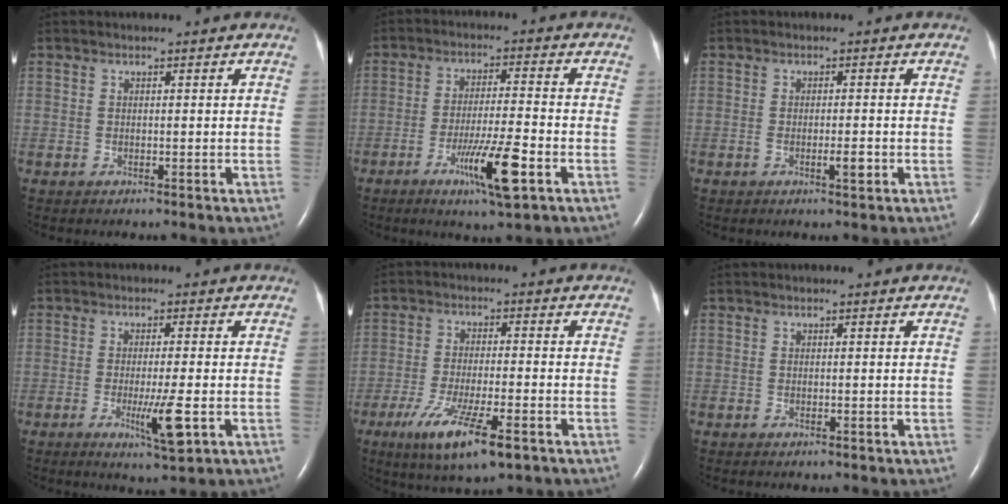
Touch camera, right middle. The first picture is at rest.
{"total": 9.0, "force": [-4.2, 0.3, 7.9], "torque": [-0.143, -0.016, -0.070]}
{"total": 2.0, "force": [-0.7, 0.3, 1.8], "torque": [-0.032, -0.002, -0.012]}
{"total": 5.6, "force": [-1.8, 0.2, 5.3], "torque": [-0.093, -0.013, -0.026]}
{"total": 10.6, "force": [-5.6, 1.8, 8.8], "torque": [-0.164, -0.027, -0.090]}
{"total": 0.0}